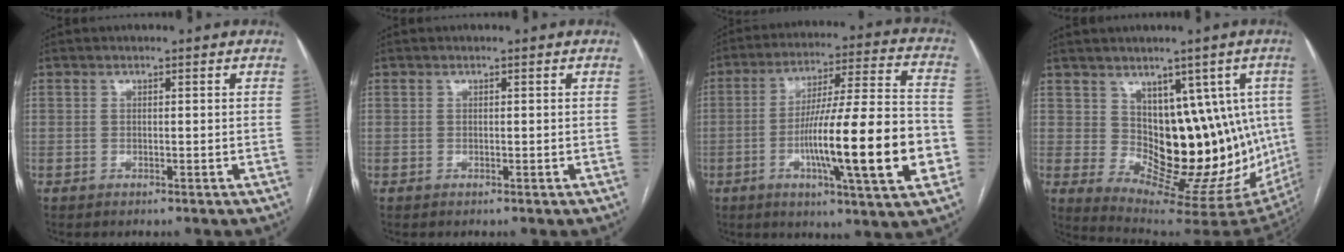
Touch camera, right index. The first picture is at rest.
{"total": 0.0}
{"total": 21.3, "force": [-5.2, 1.3, 20.6], "torque": [-0.306, 0.001, -0.077]}
{"total": 14.1, "force": [2.3, 7.8, 11.5], "torque": [-0.130, 0.013, 0.057]}